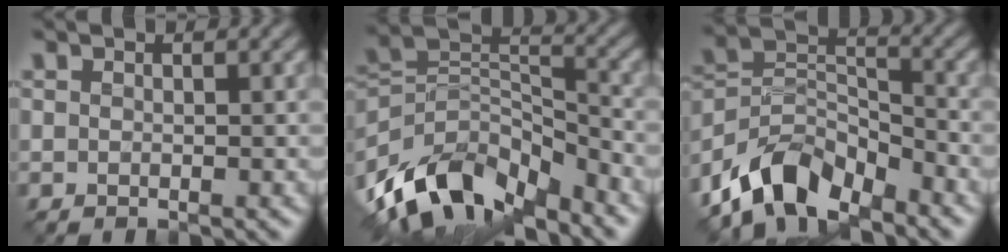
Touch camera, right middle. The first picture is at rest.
{"total": 12.0, "force": [-8.5, 5.5, 6.4], "torque": [-0.126, 0.009, -0.162]}
{"total": 7.5, "force": [-6.0, 3.3, 3.0], "torque": [-0.044, 0.002, -0.126]}